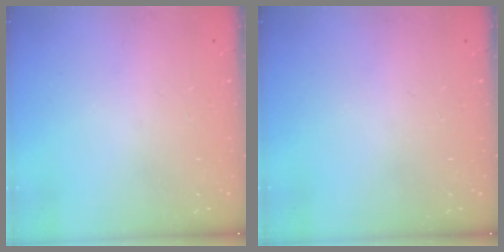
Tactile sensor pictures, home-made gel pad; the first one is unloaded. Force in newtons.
{"total": 0.0}